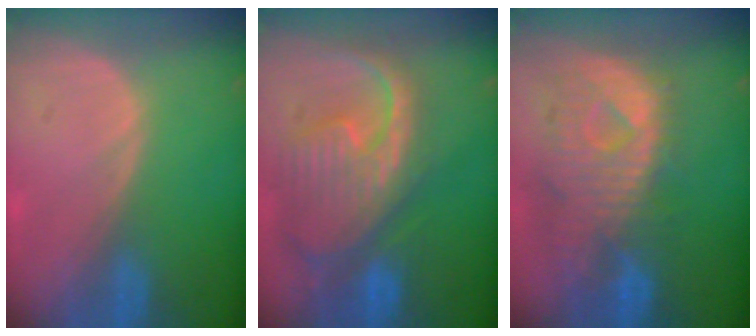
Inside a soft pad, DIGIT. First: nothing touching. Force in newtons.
{"total": 12.4, "press": 10.6, "slide": 6.4}
{"total": 11.4, "press": 9.8, "slide": 5.8}